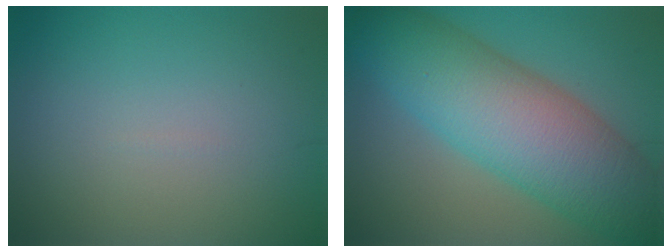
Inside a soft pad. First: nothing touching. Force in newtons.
{"total": 10.9, "press": 10.9, "slide": 0.3}